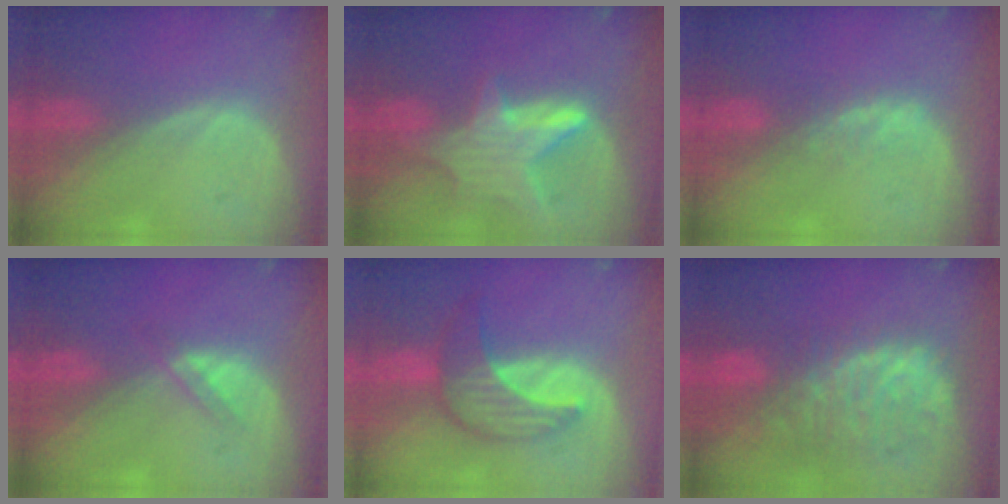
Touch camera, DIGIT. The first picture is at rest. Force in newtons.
{"total": 7.4, "press": 6.9, "slide": 2.6}
{"total": 1.9, "press": 1.8, "slide": 0.5}
{"total": 1.8, "press": 1.8, "slide": 0.2}
{"total": 7.0, "press": 6.9, "slide": 1.0}
{"total": 11.4, "press": 9.6, "slide": 6.1}